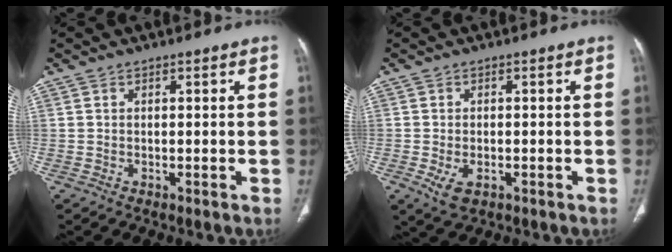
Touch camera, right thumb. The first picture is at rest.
{"total": 4.2, "force": [-1.4, 2.4, 3.1], "torque": [-0.059, 0.000, -0.016]}